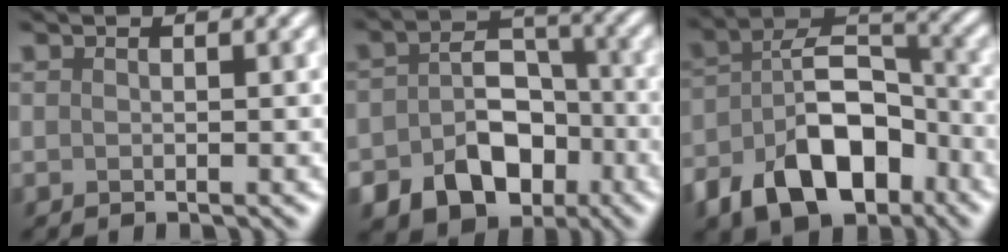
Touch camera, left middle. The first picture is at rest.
{"total": 8.3, "force": [-3.8, 5.8, 4.7], "torque": [-0.074, -0.012, -0.056]}
{"total": 9.9, "force": [-4.8, 5.6, 6.6], "torque": [-0.114, 0.003, -0.083]}